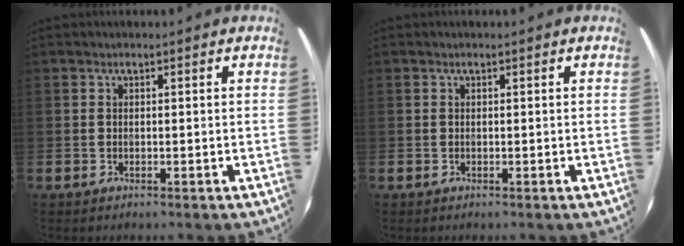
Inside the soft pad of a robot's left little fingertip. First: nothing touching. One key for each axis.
{"total": 0.0}